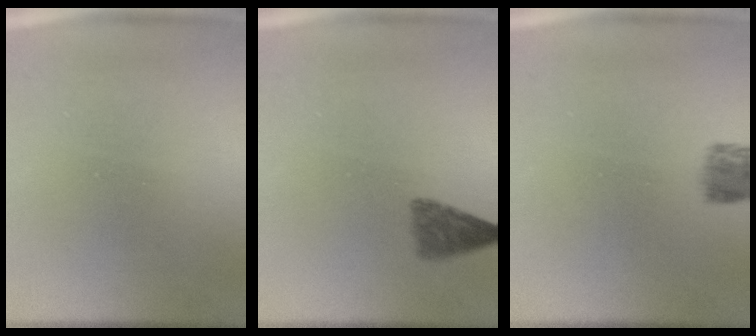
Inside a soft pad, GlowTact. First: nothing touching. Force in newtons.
{"total": 3.4}
{"total": 3.7}